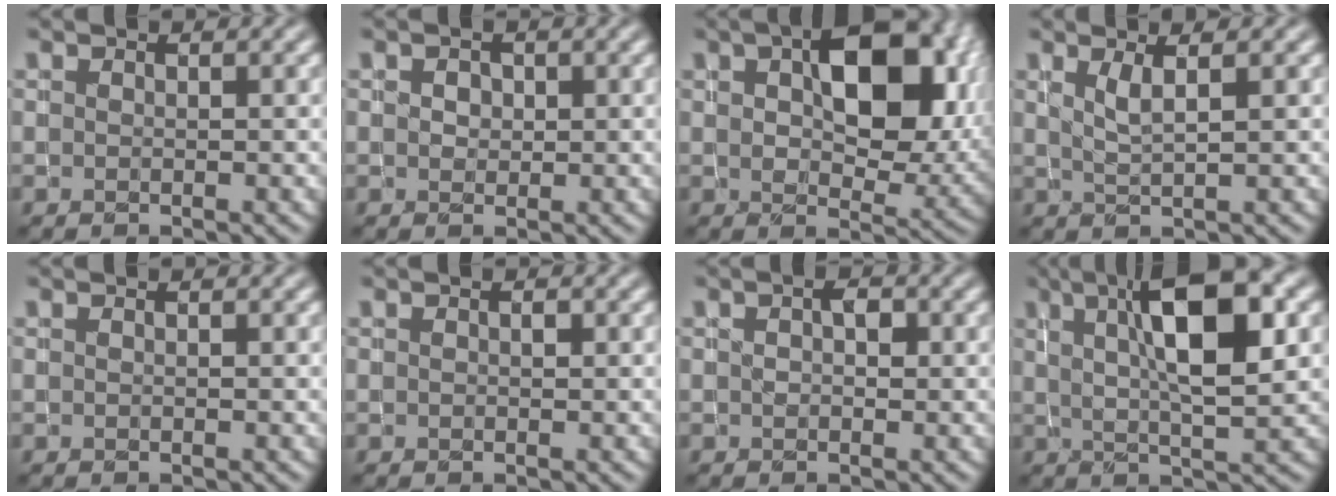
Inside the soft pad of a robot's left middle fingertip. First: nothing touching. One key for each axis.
{"total": 1.3, "fx": 0.3, "fy": 1.1, "fz": 0.6, "tx": -0.007, "ty": 0.004, "tz": 0.004}
{"total": 11.5, "fx": 3.2, "fy": 6.5, "fz": 8.9, "tx": -0.127, "ty": -0.002, "tz": 0.057}
{"total": 1.8, "fx": 0.8, "fy": 0.3, "fz": 1.6, "tx": -0.025, "ty": -0.004, "tz": 0.015}
{"total": 0.0}
{"total": 0.6, "fx": 0.0, "fy": 0.4, "fz": 0.5, "tx": -0.005, "ty": -0.001, "tz": 0.003}
{"total": 1.8, "fx": 0.2, "fy": 1.2, "fz": 1.3, "tx": -0.022, "ty": 0.000, "tz": 0.005}
{"total": 9.4, "fx": 3.0, "fy": 2.5, "fz": 8.6, "tx": -0.120, "ty": 0.009, "tz": 0.044}